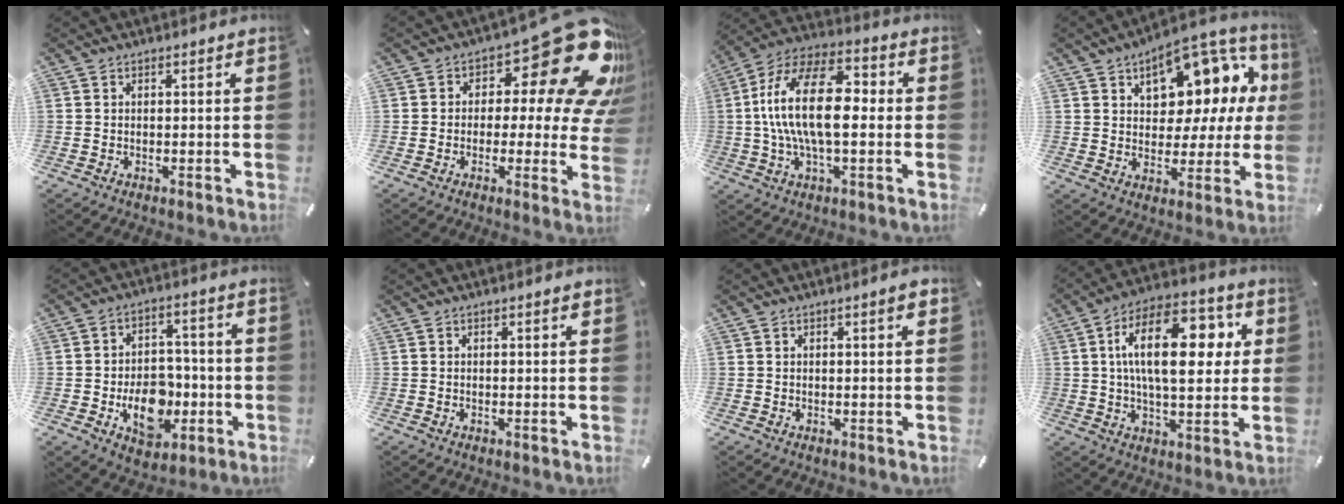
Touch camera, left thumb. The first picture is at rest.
{"total": 21.2, "force": [10.2, 9.5, 16.0], "torque": [-0.199, -0.073, 0.167]}
{"total": 18.4, "force": [-0.3, 9.0, 16.0], "torque": [-0.334, 0.005, -0.009]}
{"total": 14.5, "force": [7.5, 9.1, 8.4], "torque": [-0.113, -0.059, 0.131]}
{"total": 12.7, "force": [-3.8, 9.3, 7.8], "torque": [-0.125, 0.021, -0.058]}
{"total": 0.7, "force": [0.3, 0.2, 0.6], "torque": [-0.013, 0.003, 0.004]}
{"total": 2.3, "force": [1.0, 0.5, 2.0], "torque": [-0.034, 0.002, 0.012]}
{"total": 19.4, "force": [4.7, 9.8, 16.1], "torque": [-0.275, -0.002, 0.070]}